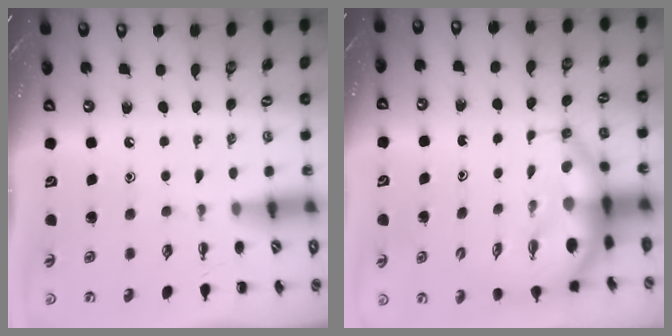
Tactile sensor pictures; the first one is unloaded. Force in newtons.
{"total": 7.4, "press": 7.2, "slide": 1.7}